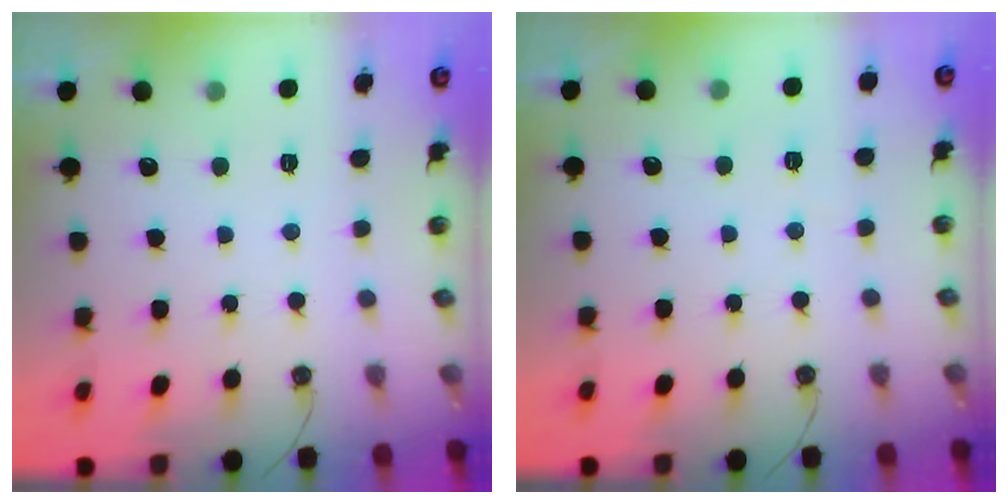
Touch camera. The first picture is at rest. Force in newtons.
{"total": 2.6, "press": 2.5, "slide": 0.7}